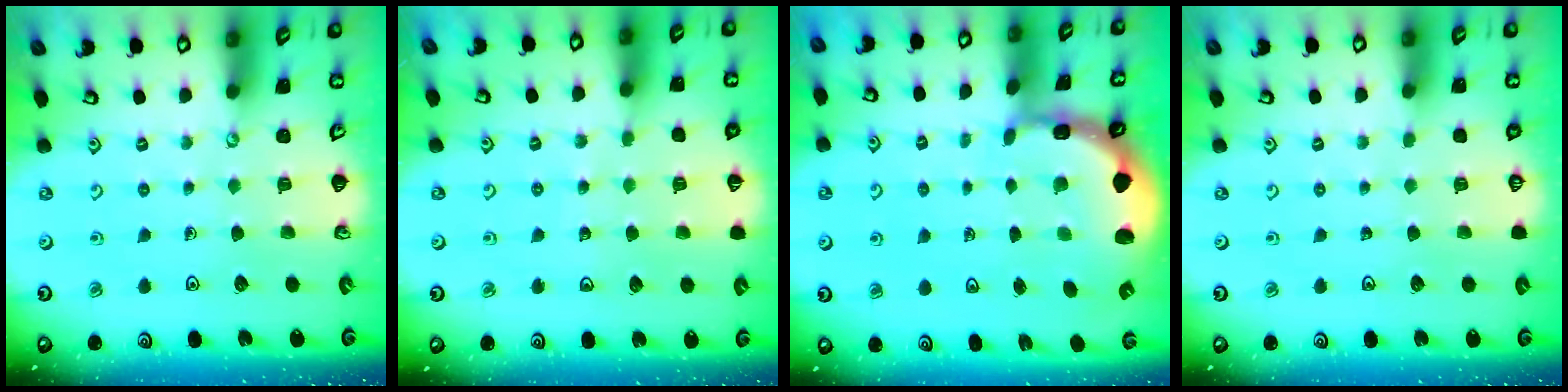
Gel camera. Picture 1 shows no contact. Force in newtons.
{"total": 3.2, "press": 3.0, "slide": 0.8}
{"total": 2.5, "press": 2.4, "slide": 0.9}
{"total": 0.0}